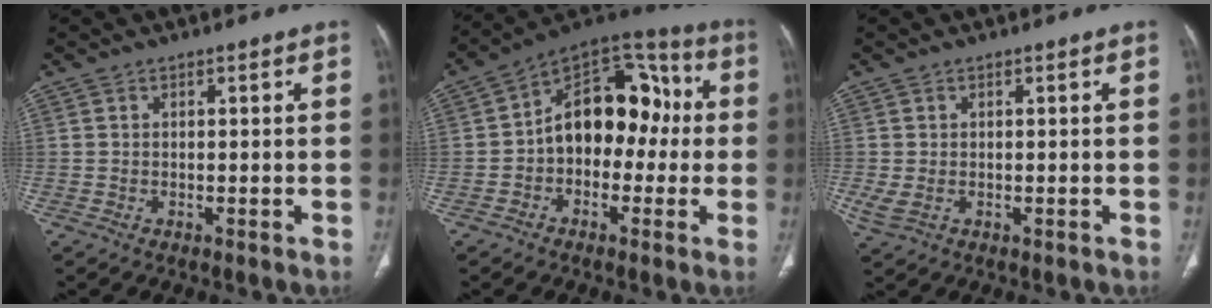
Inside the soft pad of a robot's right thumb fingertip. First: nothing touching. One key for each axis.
{"total": 16.5, "fx": -0.5, "fy": 11.1, "fz": 12.2, "tx": -0.132, "ty": 0.055, "tz": -0.022}
{"total": 2.3, "fx": -0.4, "fy": 1.5, "fz": 1.7, "tx": -0.049, "ty": 0.000, "tz": 0.001}